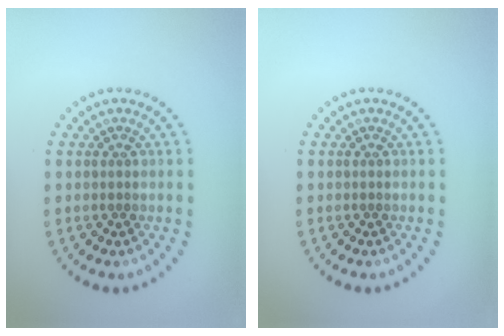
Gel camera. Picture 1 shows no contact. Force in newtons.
{"total": 0.0}